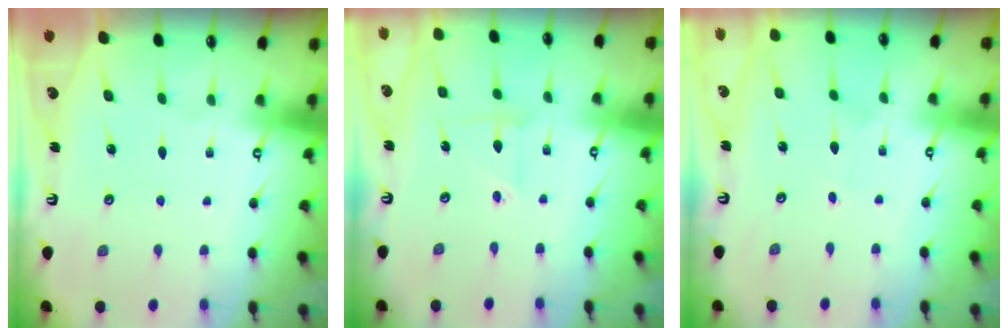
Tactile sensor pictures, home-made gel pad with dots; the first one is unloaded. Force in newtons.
{"total": 2.5, "press": 2.5, "slide": 0.3}
{"total": 1.6, "press": 1.6, "slide": 0.1}